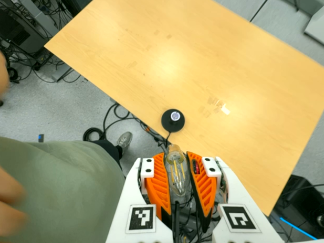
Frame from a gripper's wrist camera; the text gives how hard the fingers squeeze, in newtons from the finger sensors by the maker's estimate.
{"total": 20.7, "left": 22.3, "right": 19.0}